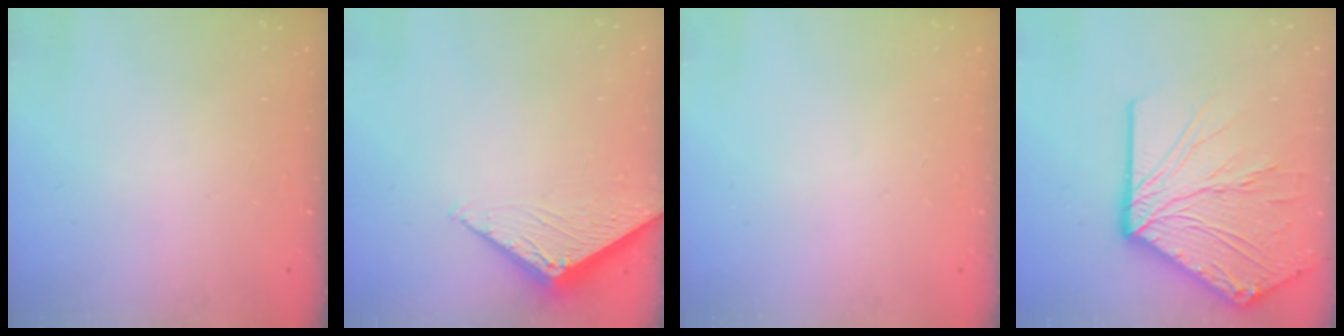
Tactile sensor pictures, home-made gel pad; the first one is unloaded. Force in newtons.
{"total": 3.1, "press": 3.1, "slide": 0.4}
{"total": 0.0}
{"total": 22.4, "press": 22.3, "slide": 2.8}